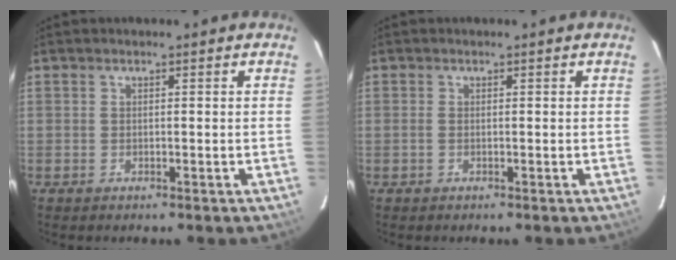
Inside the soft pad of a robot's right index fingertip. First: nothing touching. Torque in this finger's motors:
{"motor_torque": [0.13, 0.17, 0.04, 0.00]}